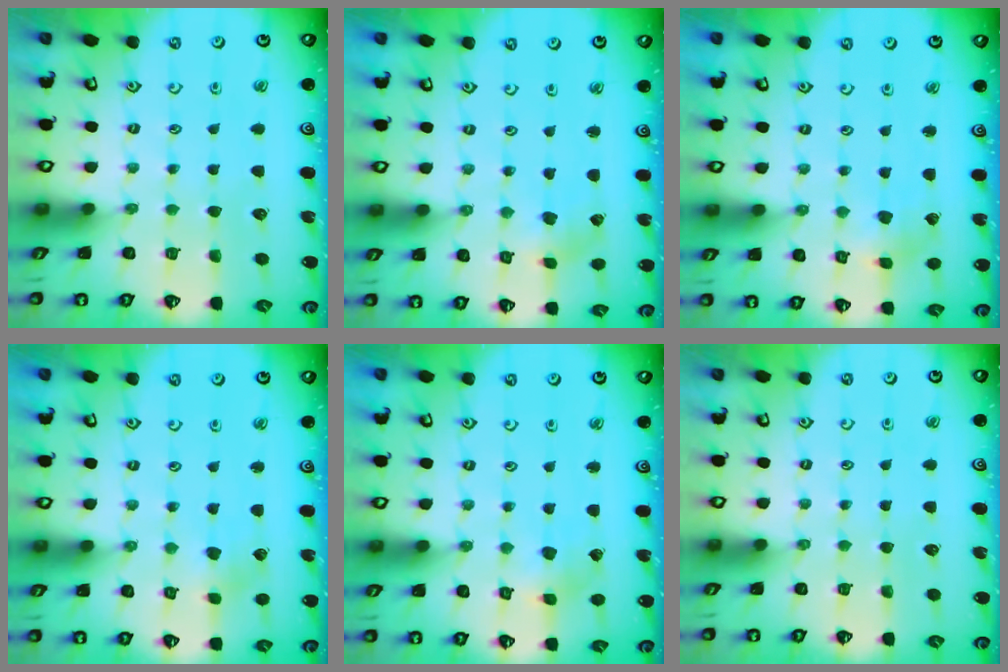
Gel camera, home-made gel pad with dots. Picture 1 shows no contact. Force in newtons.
{"total": 1.2, "press": 1.2, "slide": 0.2}
{"total": 1.5, "press": 1.5, "slide": 0.2}
{"total": 2.7, "press": 2.7, "slide": 0.4}
{"total": 2.3, "press": 2.2, "slide": 0.4}
{"total": 0.0}